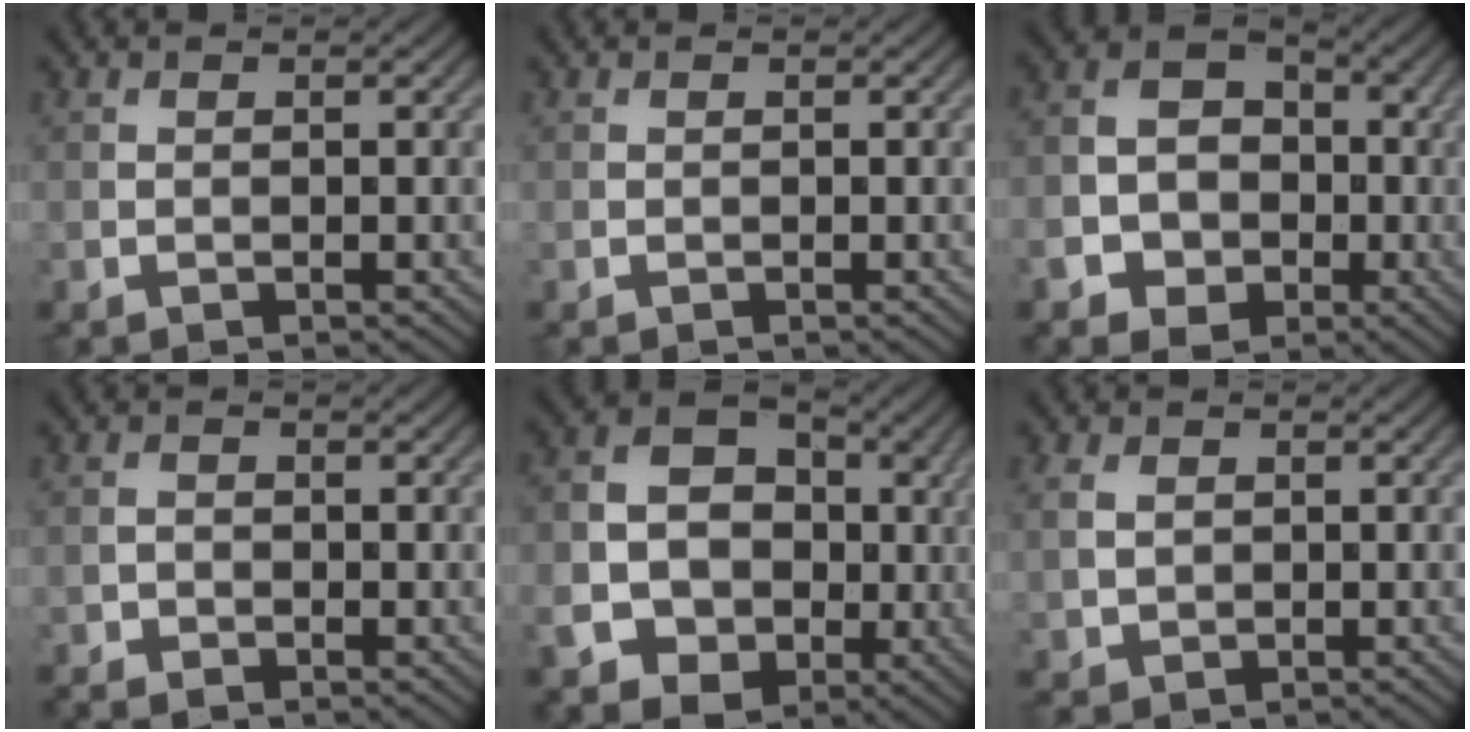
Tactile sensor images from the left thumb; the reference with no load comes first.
{"total": 0.0}
{"total": 8.3, "force": [-2.9, 6.6, 4.1], "torque": [-0.077, -0.019, -0.062]}
{"total": 1.8, "force": [-1.3, 1.1, 0.6], "torque": [-0.014, -0.001, -0.028]}
{"total": 10.9, "force": [-2.3, 9.0, 5.7], "torque": [-0.128, -0.028, -0.057]}
{"total": 3.2, "force": [0.6, 2.4, 2.0], "torque": [-0.052, 0.001, 0.012]}